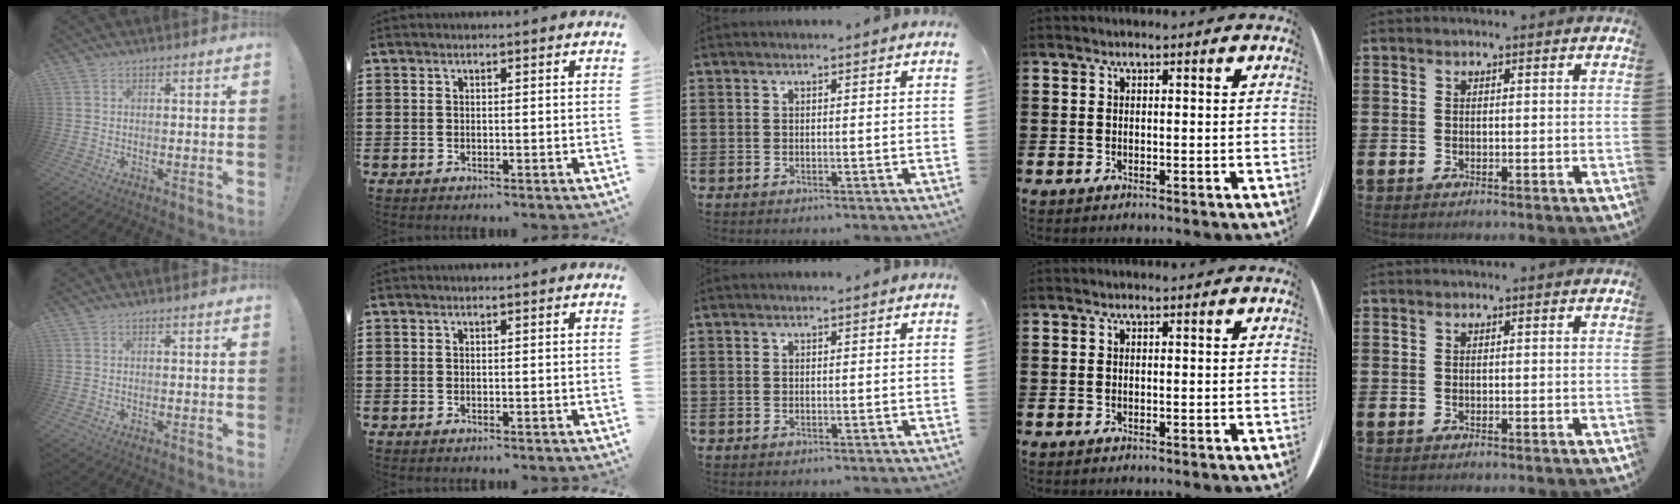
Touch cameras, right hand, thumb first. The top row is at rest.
{}